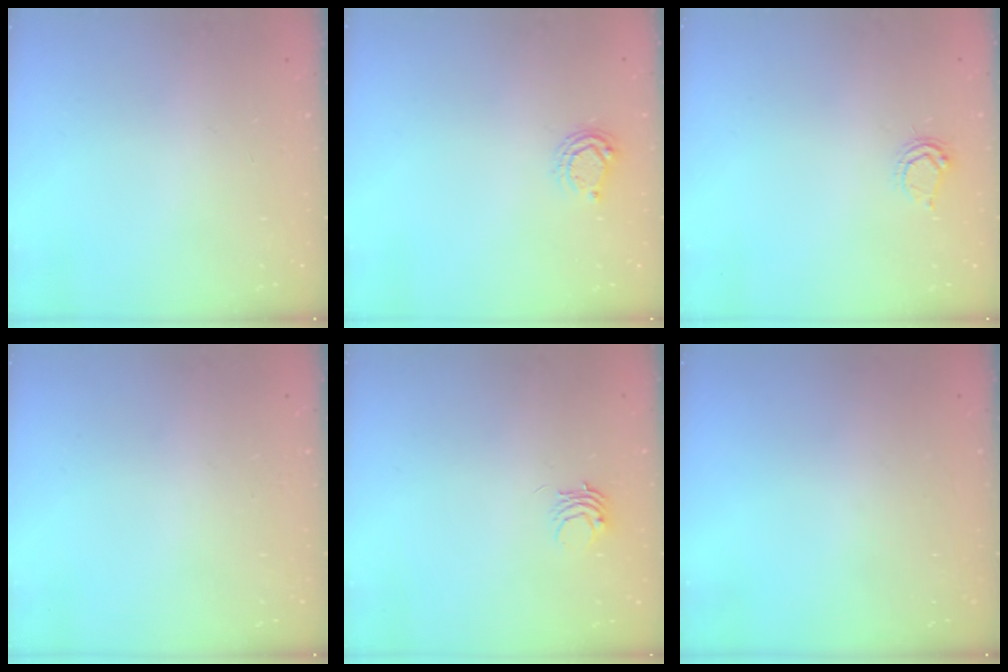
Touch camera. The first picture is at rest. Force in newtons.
{"total": 5.9, "press": 5.9, "slide": 0.6}
{"total": 4.3, "press": 4.3, "slide": 0.6}
{"total": 0.0}
{"total": 3.4, "press": 3.4, "slide": 0.1}
{"total": 0.0}